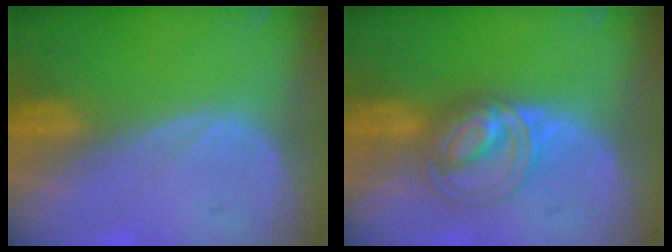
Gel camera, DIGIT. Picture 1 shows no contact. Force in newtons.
{"total": 5.8, "press": 5.8, "slide": 0.2}